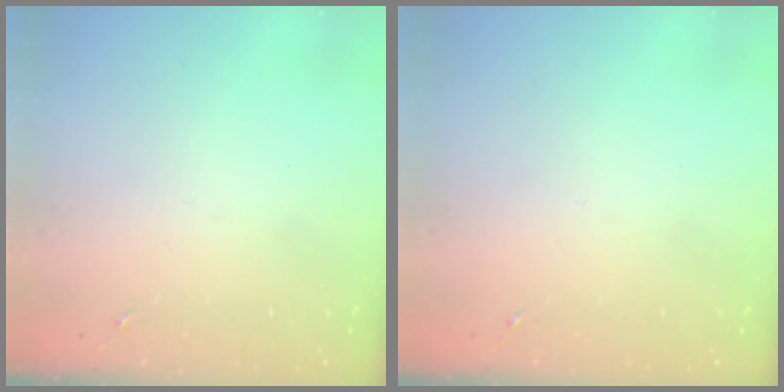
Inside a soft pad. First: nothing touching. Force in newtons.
{"total": 0.0}